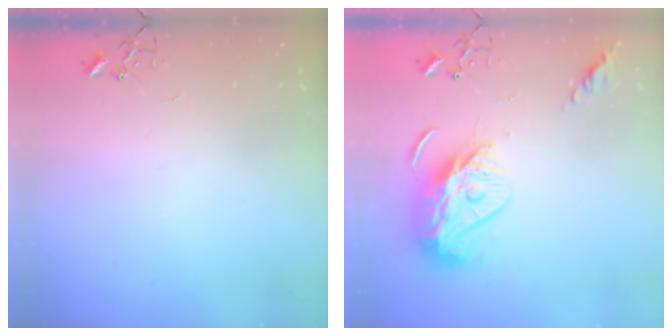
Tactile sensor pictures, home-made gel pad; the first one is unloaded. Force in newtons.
{"total": 12.3, "press": 12.2, "slide": 1.1}